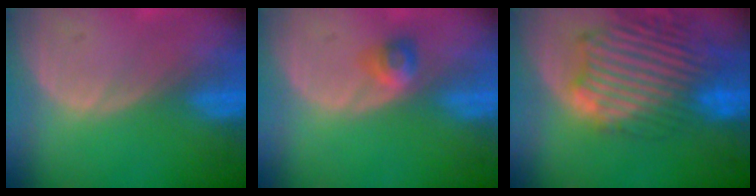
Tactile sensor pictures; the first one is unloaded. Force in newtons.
{"total": 2.5, "press": 2.2, "slide": 1.3}
{"total": 13.9, "press": 11.8, "slide": 7.3}